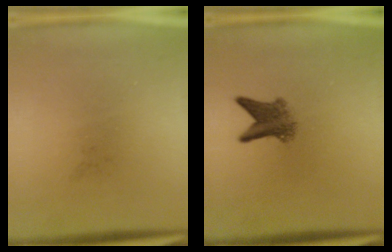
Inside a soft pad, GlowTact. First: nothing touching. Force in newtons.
{"total": 4.3}